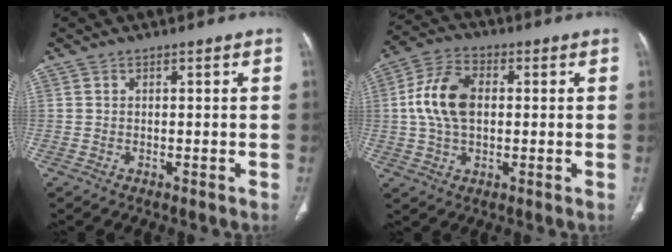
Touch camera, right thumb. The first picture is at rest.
{"total": 11.2, "force": [0.9, 7.0, 8.7], "torque": [-0.171, 0.018, 0.014]}